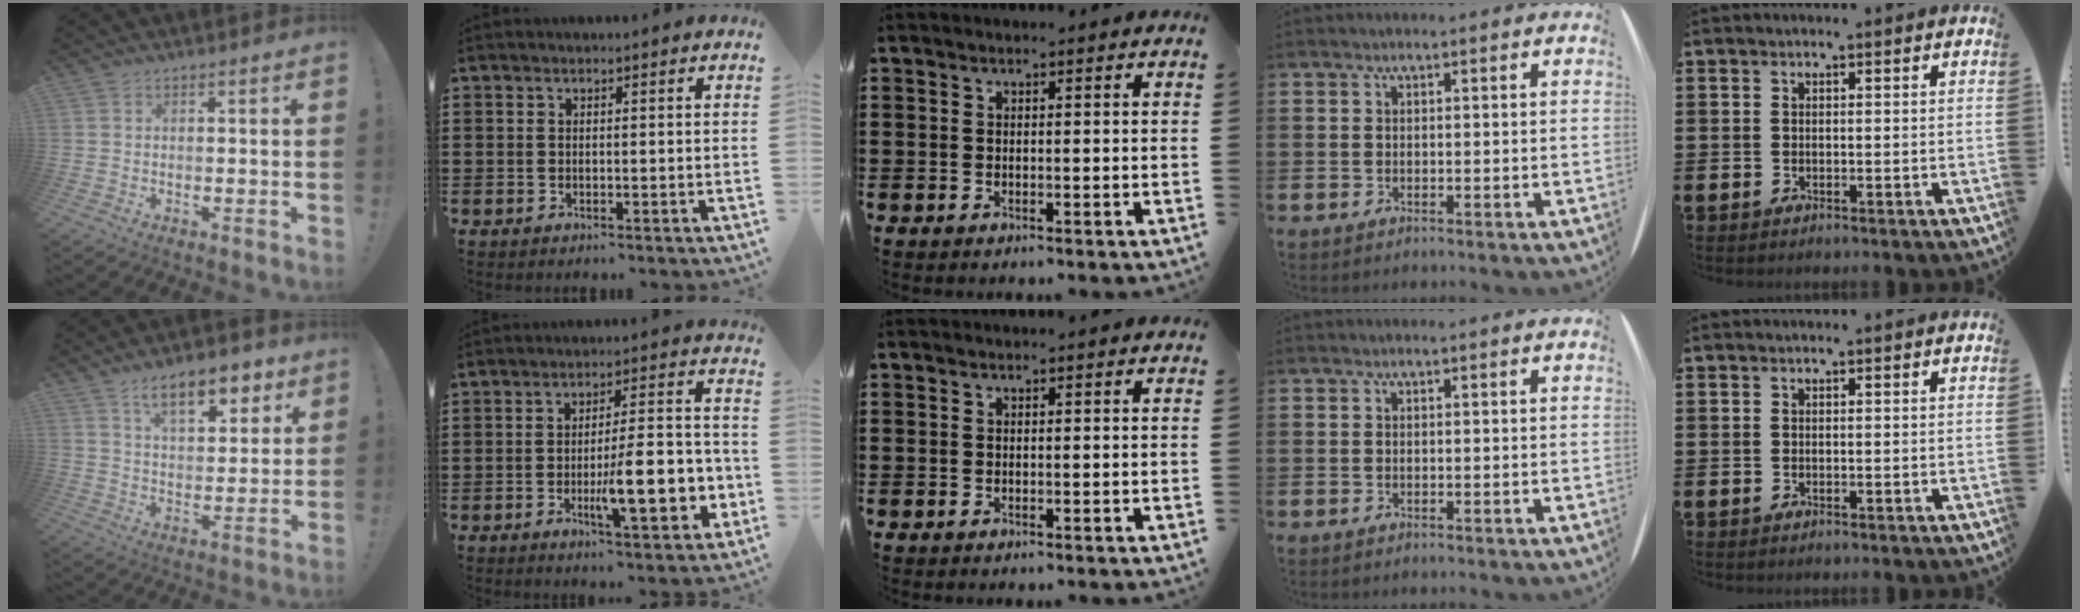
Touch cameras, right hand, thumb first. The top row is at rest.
{"thumb": {"total": 12.5, "force": [7.5, 5.3, 8.4], "torque": [-0.117, -0.033, 0.127]}, "index": {"total": 12.4, "force": [-3.3, 3.4, 11.4], "torque": [-0.169, -0.008, -0.054]}}